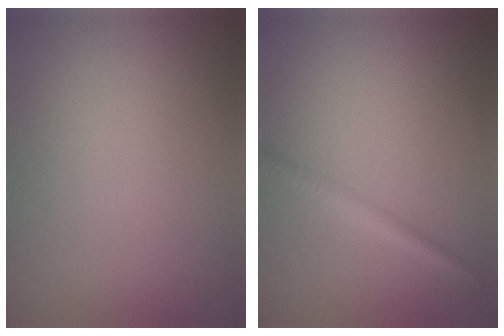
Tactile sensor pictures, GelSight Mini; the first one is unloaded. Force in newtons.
{"total": 1.9, "press": 1.9, "slide": 0.0}